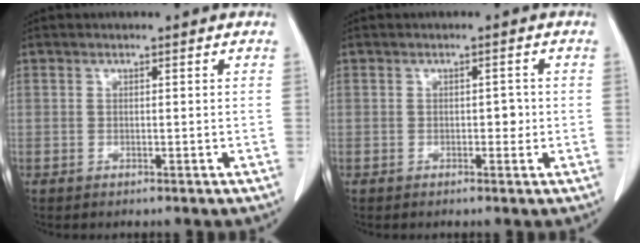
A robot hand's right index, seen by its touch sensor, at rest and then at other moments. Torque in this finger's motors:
{"motor_torque": [0.12, -0.08, 0.00, 0.00]}